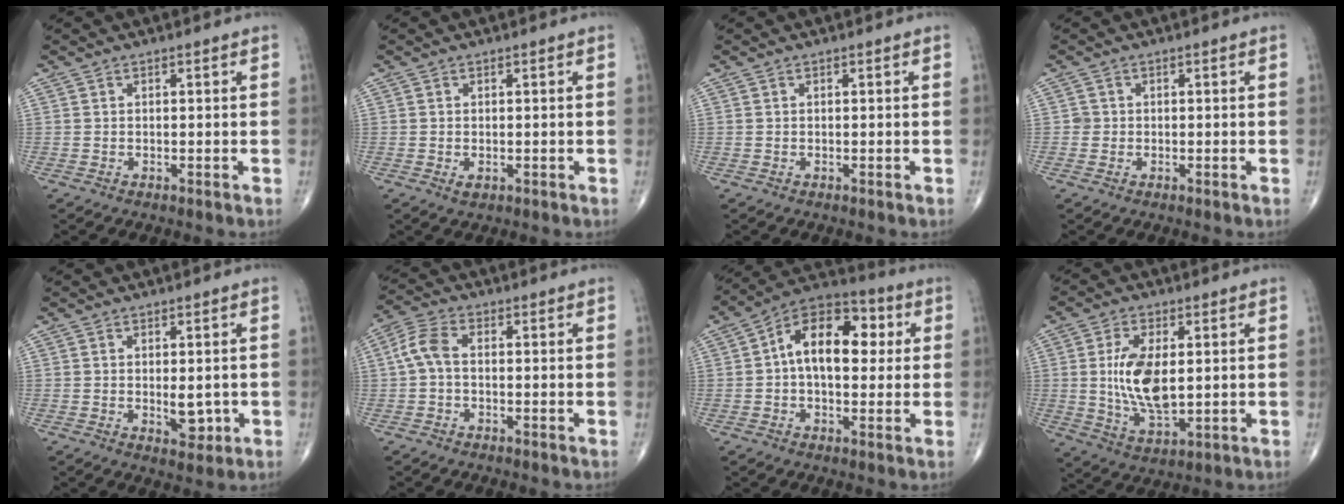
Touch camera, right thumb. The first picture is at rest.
{"total": 1.4, "force": [-0.3, 0.9, 1.0], "torque": [-0.016, -0.003, -0.002]}
{"total": 0.0}
{"total": 1.2, "force": [-0.1, 1.2, 0.1], "torque": [0.006, 0.004, -0.004]}
{"total": 4.1, "force": [-0.4, 2.1, 3.5], "torque": [-0.036, -0.008, 0.002]}
{"total": 5.2, "force": [-0.1, 3.0, 4.3], "torque": [-0.096, 0.016, -0.011]}
{"total": 14.9, "force": [2.1, 8.8, 11.8], "torque": [-0.161, 0.032, 0.023]}
{"total": 11.8, "force": [1.0, 5.8, 10.2], "torque": [-0.194, -0.017, 0.027]}